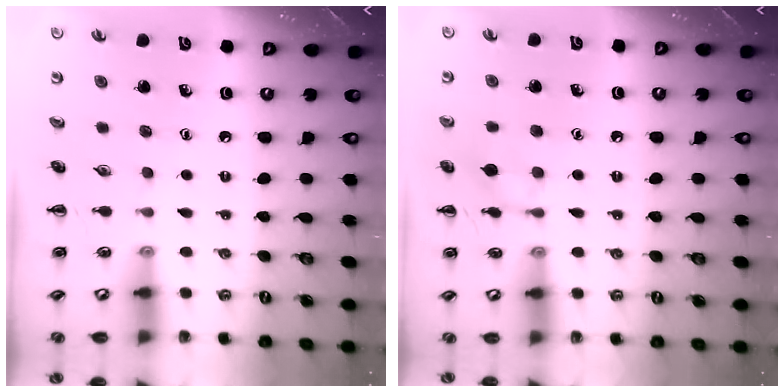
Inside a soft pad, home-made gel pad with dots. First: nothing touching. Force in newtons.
{"total": 6.3, "press": 5.9, "slide": 2.2}